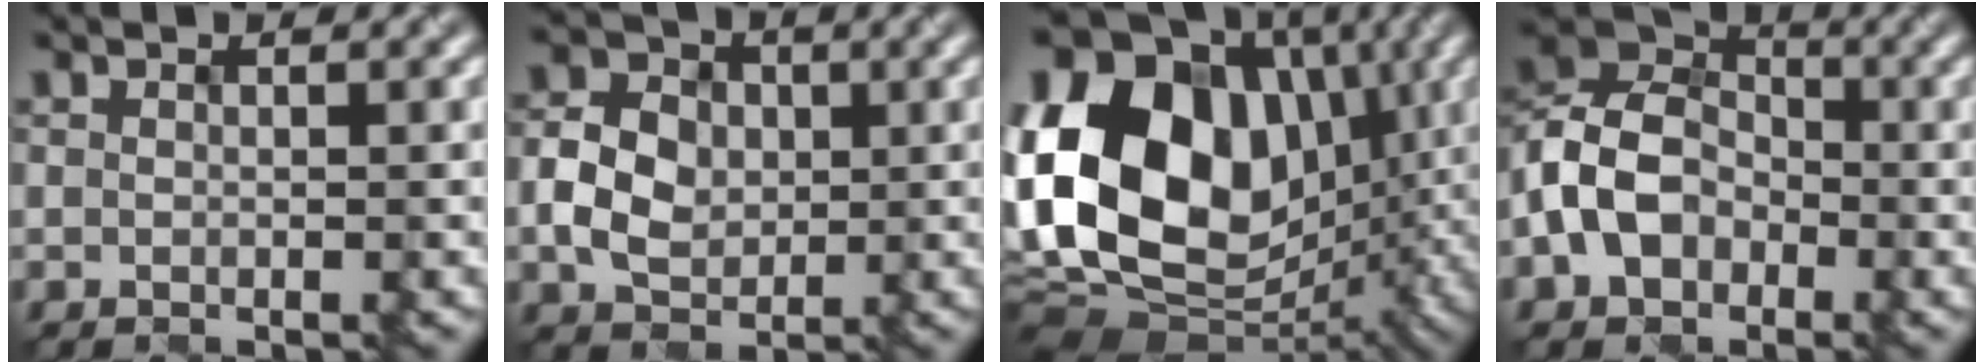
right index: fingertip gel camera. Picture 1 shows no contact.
{"total": 4.2, "force": [-0.5, 3.6, 2.1], "torque": [-0.047, 0.002, -0.010]}
{"total": 18.6, "force": [1.5, 14.1, 12.0], "torque": [-0.217, 0.022, 0.029]}
{"total": 7.7, "force": [-2.7, 5.8, 4.3], "torque": [-0.091, 0.009, -0.060]}